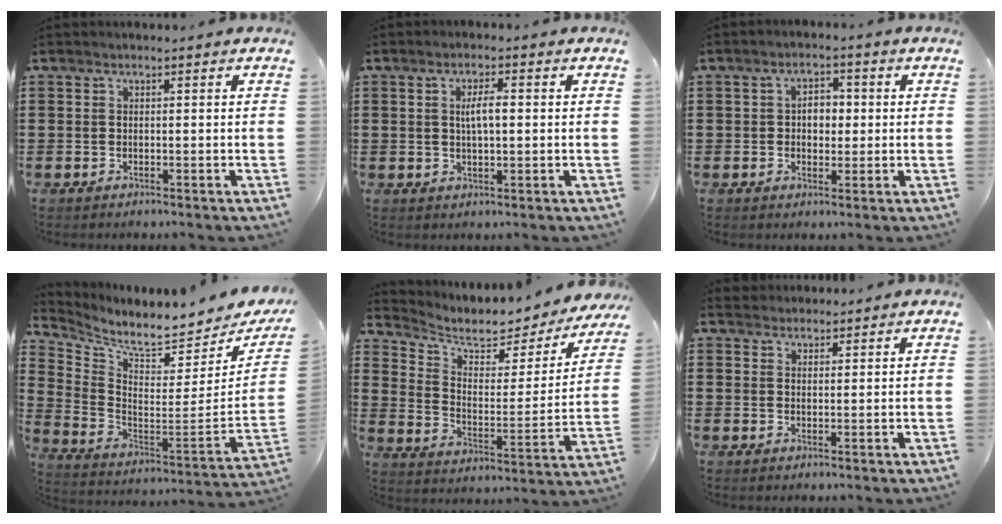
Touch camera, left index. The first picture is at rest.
{"total": 3.4, "force": [0.3, 1.1, 3.2], "torque": [-0.063, 0.004, 0.003]}
{"total": 3.5, "force": [-0.1, 2.5, 2.4], "torque": [-0.046, 0.008, -0.009]}
{"total": 6.0, "force": [5.5, 0.1, 2.4], "torque": [-0.072, -0.068, 0.087]}
{"total": 5.1, "force": [4.1, 2.2, 1.9], "torque": [-0.057, -0.033, 0.067]}
{"total": 1.9, "force": [1.7, 0.7, -0.4], "torque": [0.004, 0.004, 0.034]}